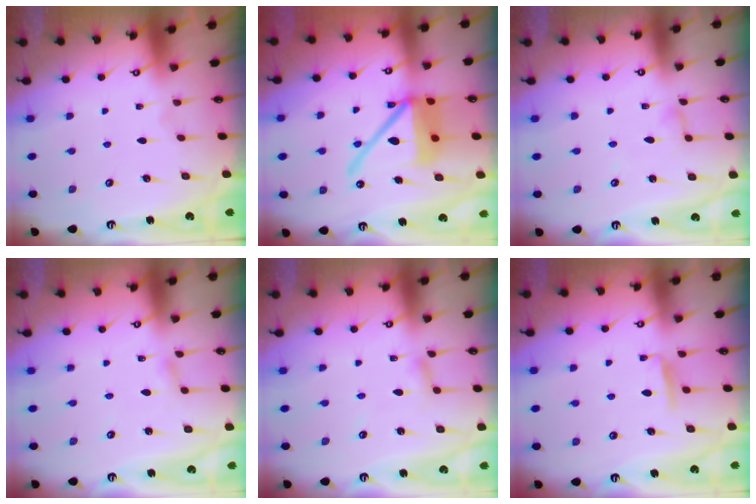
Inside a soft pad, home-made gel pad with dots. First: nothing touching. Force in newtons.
{"total": 16.4, "press": 16.2, "slide": 2.3}
{"total": 3.5, "press": 3.5, "slide": 0.3}
{"total": 2.3, "press": 2.2, "slide": 0.2}
{"total": 3.0, "press": 3.0, "slide": 0.2}
{"total": 7.3, "press": 7.2, "slide": 0.9}